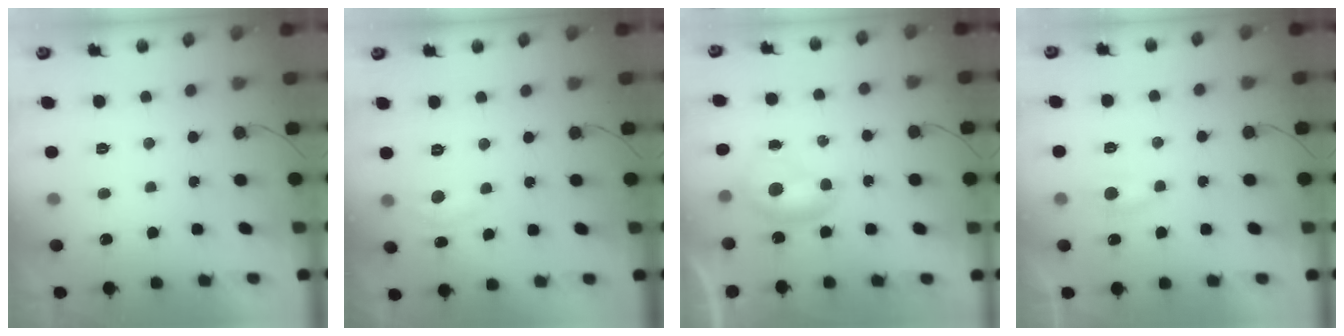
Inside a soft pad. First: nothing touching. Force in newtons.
{"total": 5.0, "press": 4.9, "slide": 0.5}
{"total": 6.5, "press": 6.4, "slide": 0.9}
{"total": 3.7, "press": 3.6, "slide": 0.5}